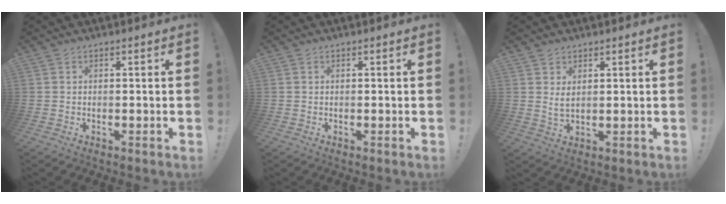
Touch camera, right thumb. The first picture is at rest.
{"total": 0.0}
{"total": 3.4, "force": [1.7, 1.7, 2.5], "torque": [-0.032, -0.010, 0.027]}